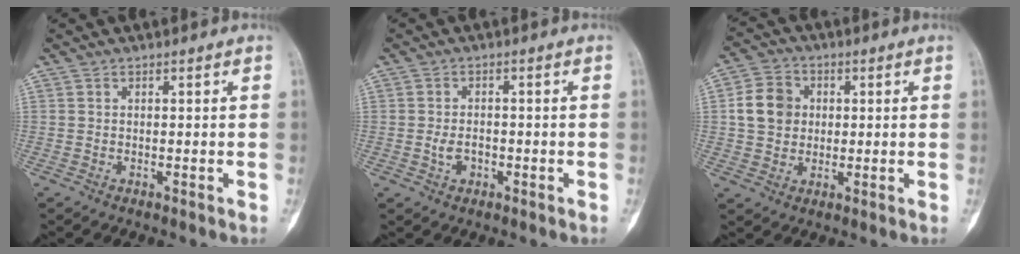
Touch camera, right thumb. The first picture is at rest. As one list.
[{"total": 2.8, "force": [-0.8, 1.9, 1.9], "torque": [-0.027, 0.007, -0.014]}, {"total": 8.3, "force": [1.0, 7.1, 4.1], "torque": [-0.053, 0.005, 0.010]}]